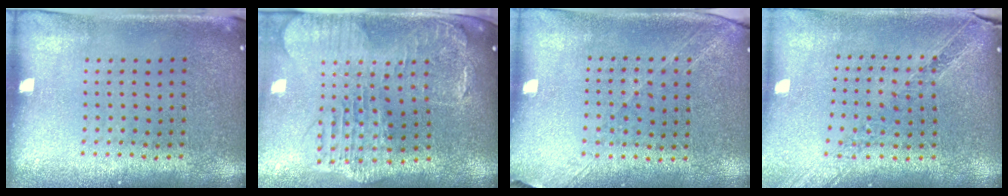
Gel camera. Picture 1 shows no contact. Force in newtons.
{"total": 2.2, "press": 2.0, "slide": 1.0}
{"total": 1.5, "press": 1.3, "slide": 0.8}
{"total": 1.1, "press": 1.1, "slide": 0.1}